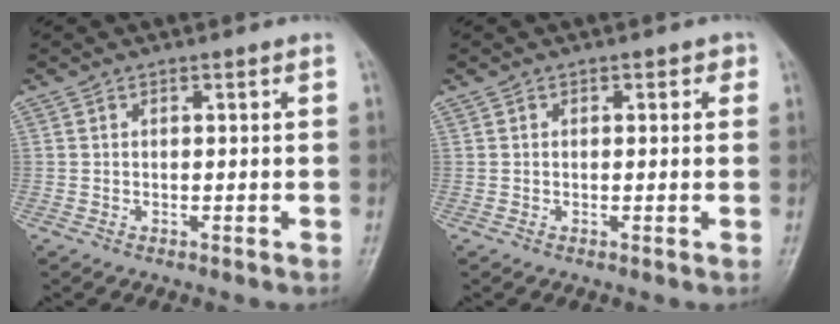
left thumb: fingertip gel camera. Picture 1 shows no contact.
{"total": 1.3, "force": [0.5, 1.0, 0.7], "torque": [0.006, 0.001, 0.001]}